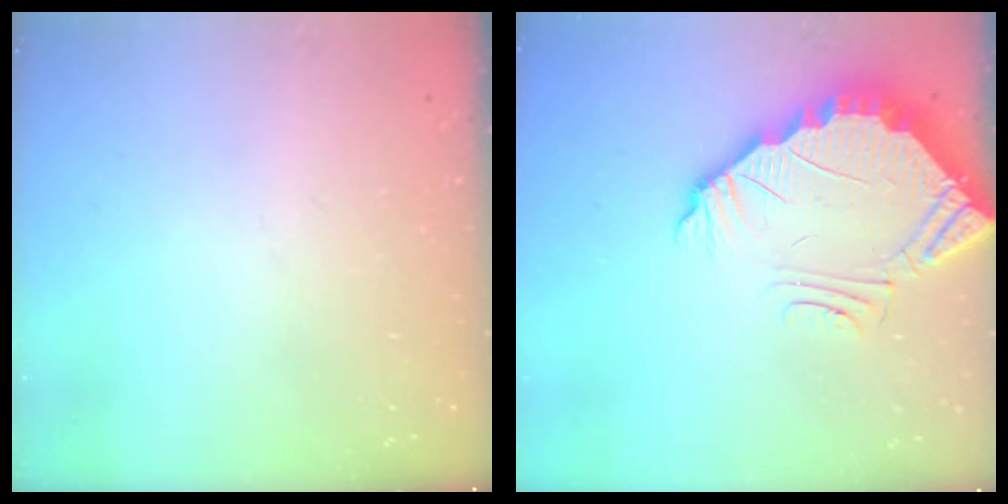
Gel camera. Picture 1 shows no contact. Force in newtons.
{"total": 4.2, "press": 4.2, "slide": 0.3}